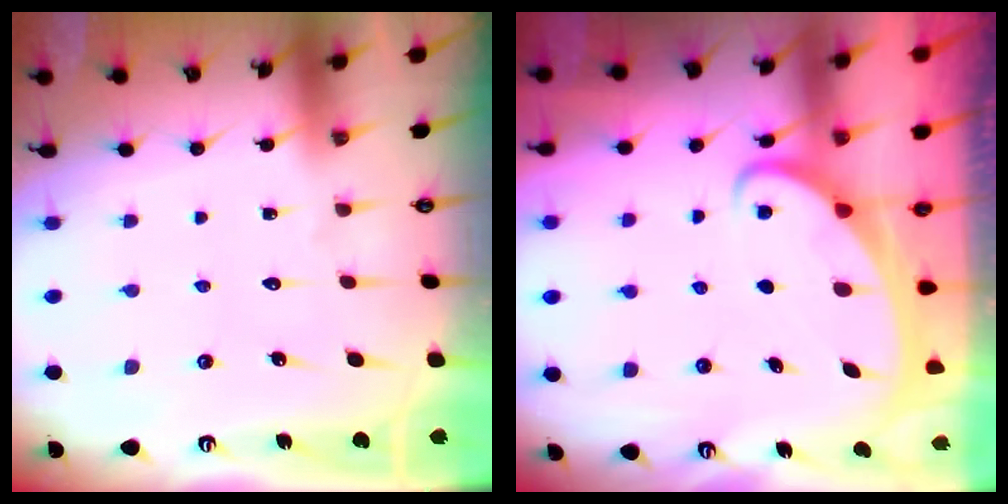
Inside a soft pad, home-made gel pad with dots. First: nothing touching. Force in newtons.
{"total": 2.2, "press": 2.1, "slide": 0.3}